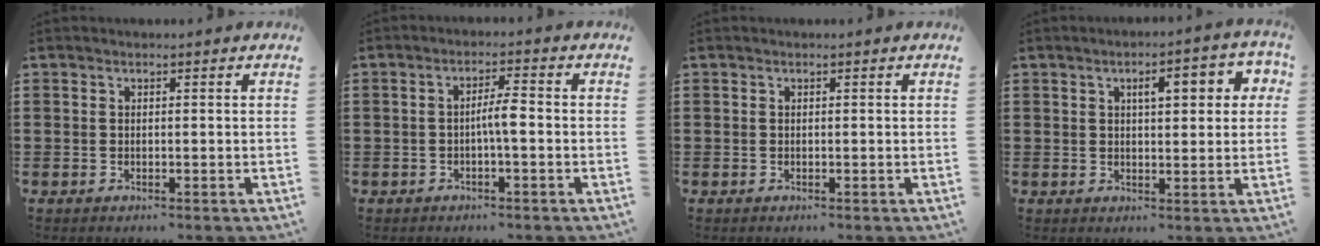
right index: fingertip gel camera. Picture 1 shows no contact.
{"total": 3.5, "force": [-0.7, 0.5, 3.4], "torque": [-0.069, 0.001, -0.017]}
{"total": 0.0}
{"total": 5.2, "force": [1.7, 1.9, 4.6], "torque": [-0.062, -0.002, 0.018]}